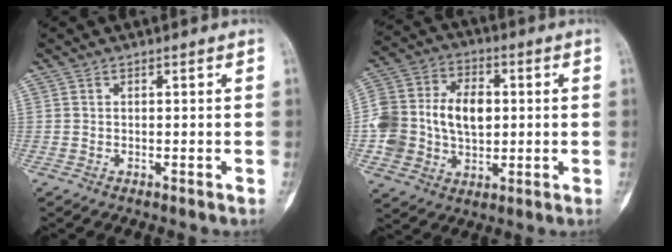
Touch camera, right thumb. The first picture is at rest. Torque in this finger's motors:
{"motor_torque": [1.35, 1.53, 0.67, -0.45, 0.12]}